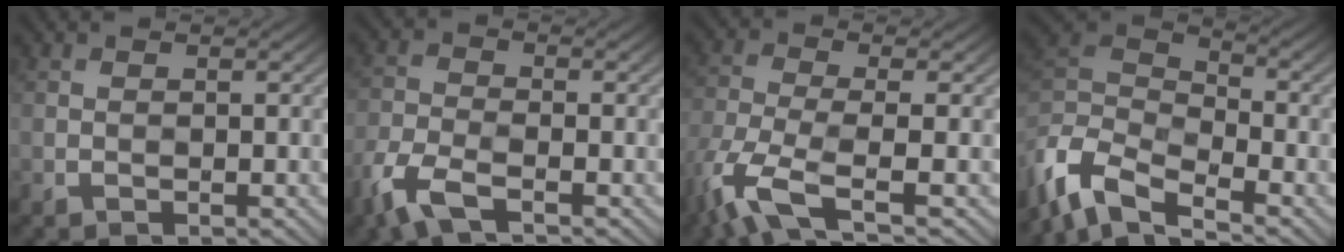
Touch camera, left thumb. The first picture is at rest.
{"total": 5.7, "force": [-3.0, 2.4, 4.2], "torque": [-0.097, -0.006, -0.078]}
{"total": 7.4, "force": [-3.2, 2.4, 6.3], "torque": [-0.140, -0.009, -0.078]}
{"total": 8.8, "force": [-5.1, 4.0, 5.9], "torque": [-0.143, 0.008, -0.106]}